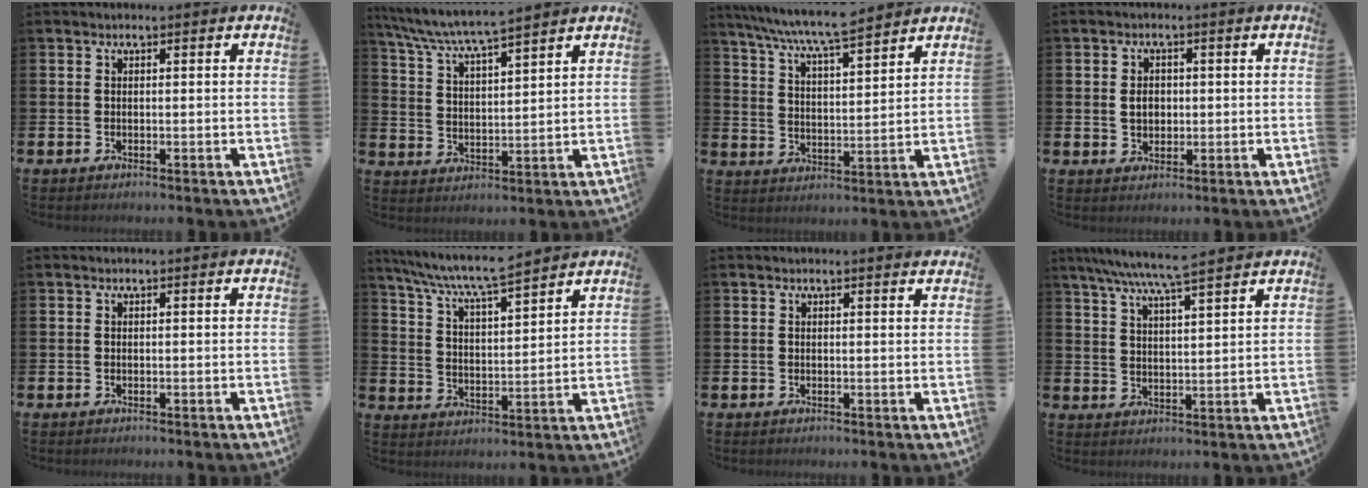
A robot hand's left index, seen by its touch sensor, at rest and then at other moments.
{"total": 6.2, "force": [6.0, 0.0, 1.6], "torque": [-0.057, -0.039, 0.104]}
{"total": 7.7, "force": [7.3, 0.2, 2.5], "torque": [-0.076, -0.044, 0.129]}
{"total": 2.8, "force": [0.2, 2.2, 1.6], "torque": [-0.018, 0.003, -0.002]}
{"total": 0.0}
{"total": 7.6, "force": [7.1, 0.2, 2.7], "torque": [-0.078, -0.046, 0.123]}
{"total": 0.7, "force": [0.7, -0.1, 0.2], "torque": [0.010, -0.006, 0.011]}
{"total": 7.1, "force": [6.4, 0.1, 3.0], "torque": [-0.079, -0.026, 0.114]}